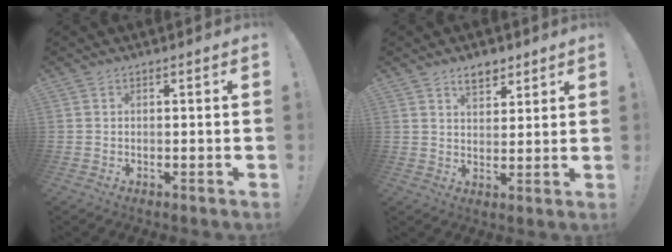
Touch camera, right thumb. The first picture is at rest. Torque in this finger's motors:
{"motor_torque": [0.14, 0.40, -0.02, 0.02, 0.02]}